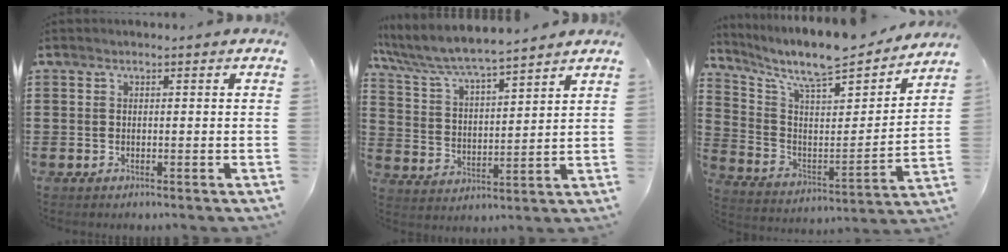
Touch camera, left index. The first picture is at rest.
{"total": 6.1, "force": [5.7, 0.3, 2.1], "torque": [-0.068, -0.038, 0.095]}
{"total": 8.8, "force": [7.8, 1.4, 3.8], "torque": [-0.104, -0.065, 0.128]}